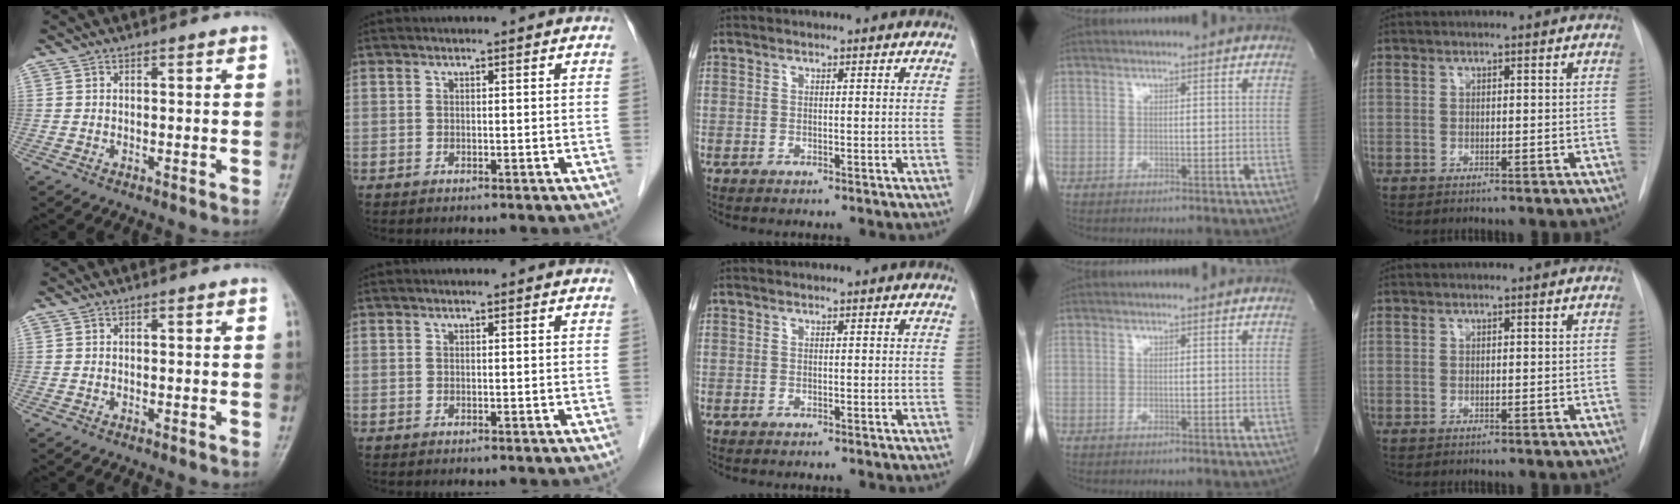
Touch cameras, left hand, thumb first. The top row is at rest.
{}